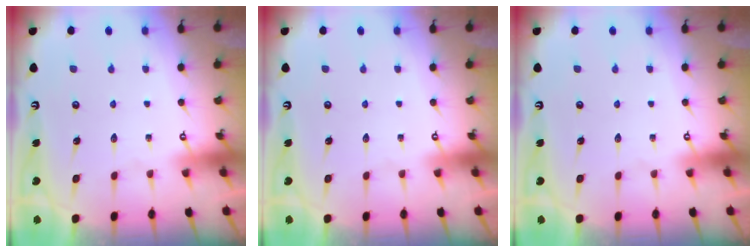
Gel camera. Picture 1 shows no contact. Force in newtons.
{"total": 0.0}
{"total": 0.0}